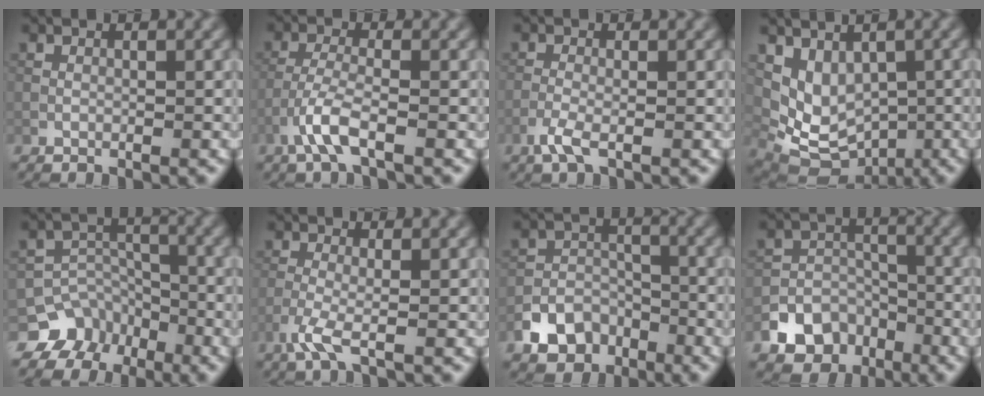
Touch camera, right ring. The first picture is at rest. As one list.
[{"total": 3.1, "force": [-1.8, 0.6, 2.5], "torque": [-0.059, 0.003, -0.046]}, {"total": 1.8, "force": [-0.9, 0.4, 1.5], "torque": [-0.038, 0.000, -0.026]}, {"total": 6.0, "force": [1.4, 4.6, 3.5], "torque": [-0.054, -0.003, 0.047]}, {"total": 6.7, "force": [-4.7, 4.8, 0.7], "torque": [0.006, -0.001, -0.077]}, {"total": 2.6, "force": [-1.2, 0.4, 2.3], "torque": [-0.055, 0.000, -0.034]}, {"total": 5.2, "force": [-3.4, 3.7, 1.7], "torque": [-0.023, -0.004, -0.053]}, {"total": 7.1, "force": [-4.3, 5.4, 1.7], "torque": [-0.009, -0.012, -0.086]}]